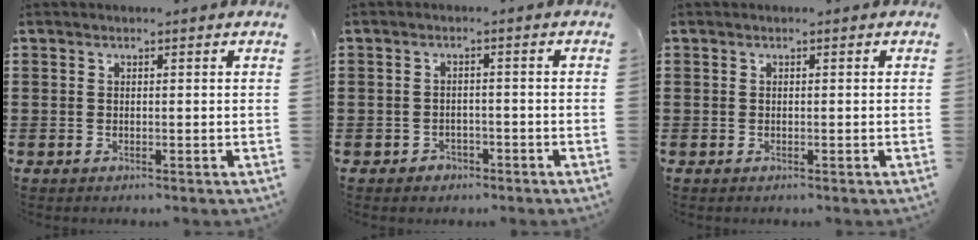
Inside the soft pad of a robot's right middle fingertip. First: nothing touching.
{"total": 1.6, "force": [-1.4, 0.8, 0.1], "torque": [-0.010, -0.001, -0.031]}
{"total": 0.0}